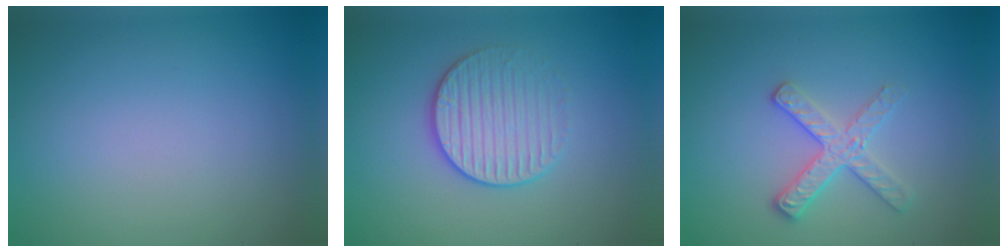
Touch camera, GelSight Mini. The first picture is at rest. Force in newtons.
{"total": 3.3, "press": 3.1, "slide": 1.2}
{"total": 2.8, "press": 2.6, "slide": 1.0}